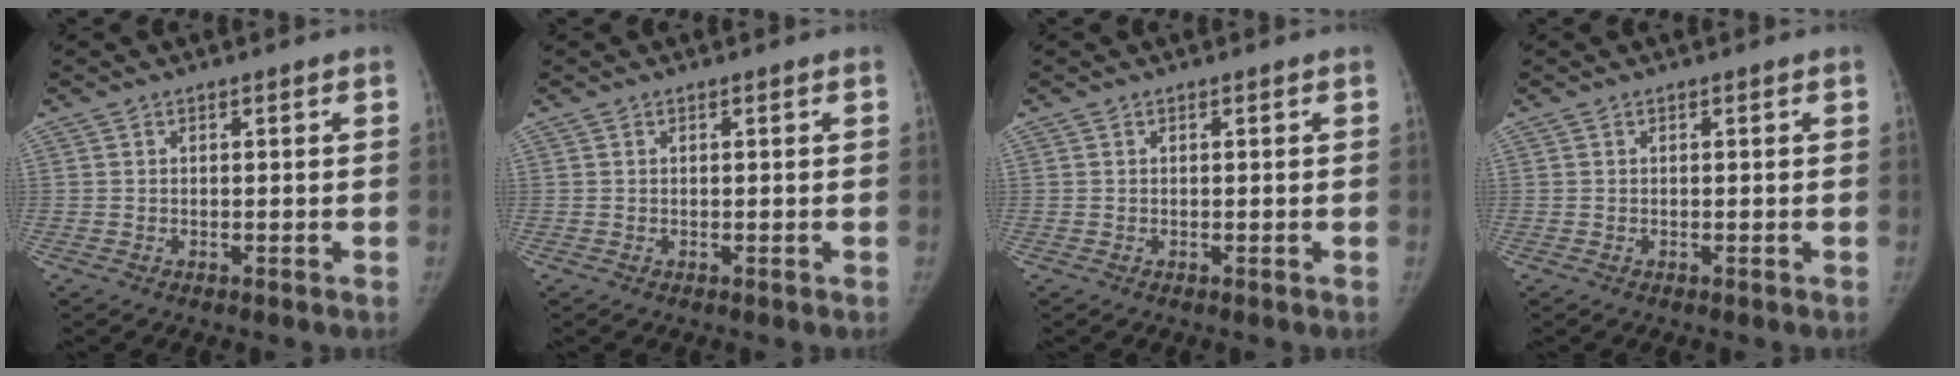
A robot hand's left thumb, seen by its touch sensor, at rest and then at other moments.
{"total": 0.0}
{"total": 0.0}
{"total": 0.0}